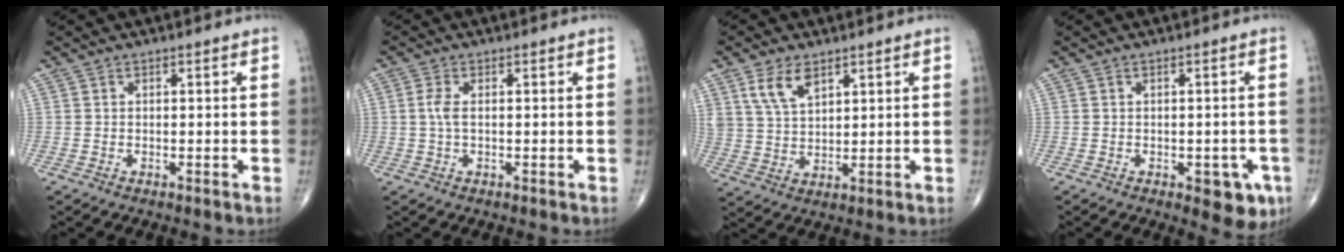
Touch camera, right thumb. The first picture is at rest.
{"total": 2.5, "force": [0.2, 1.1, 2.3], "torque": [-0.057, 0.004, 0.003]}
{"total": 6.8, "force": [3.9, 3.5, 4.3], "torque": [-0.075, -0.017, 0.084]}
{"total": 6.2, "force": [-2.5, 2.9, 4.9], "torque": [-0.029, 0.000, -0.026]}